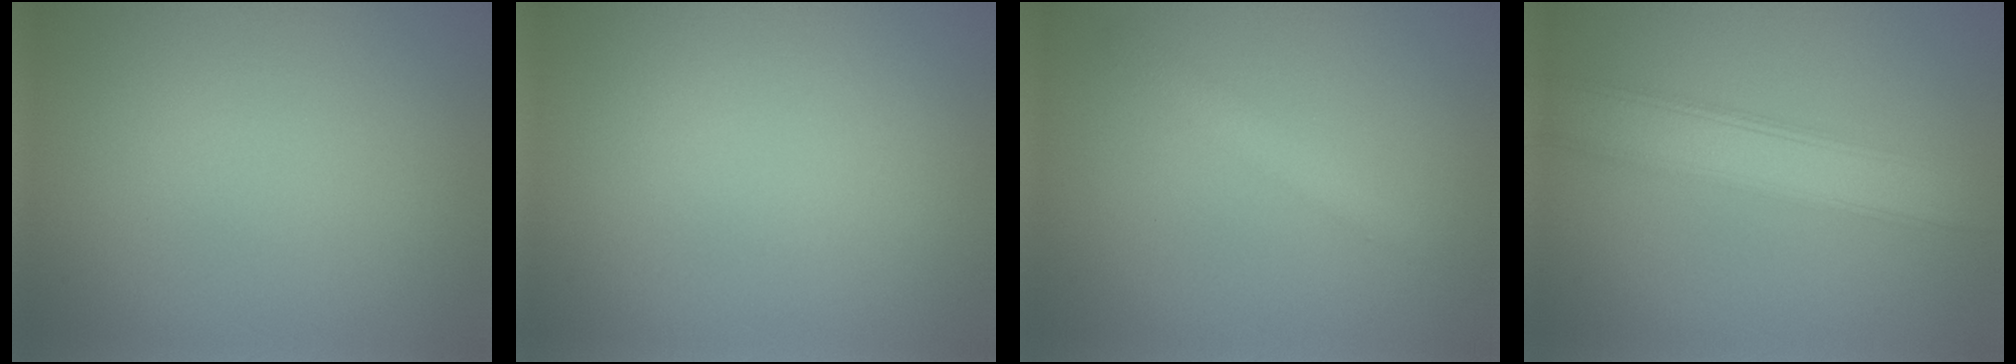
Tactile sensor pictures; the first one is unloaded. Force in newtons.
{"total": 0.0}
{"total": 1.5, "press": 1.5, "slide": 0.0}
{"total": 5.4, "press": 5.3, "slide": 0.3}